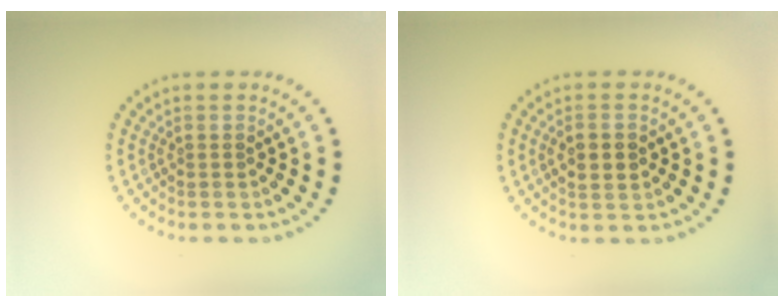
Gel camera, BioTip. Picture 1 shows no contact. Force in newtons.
{"total": 2.2, "press": 2.2, "slide": 0.1}